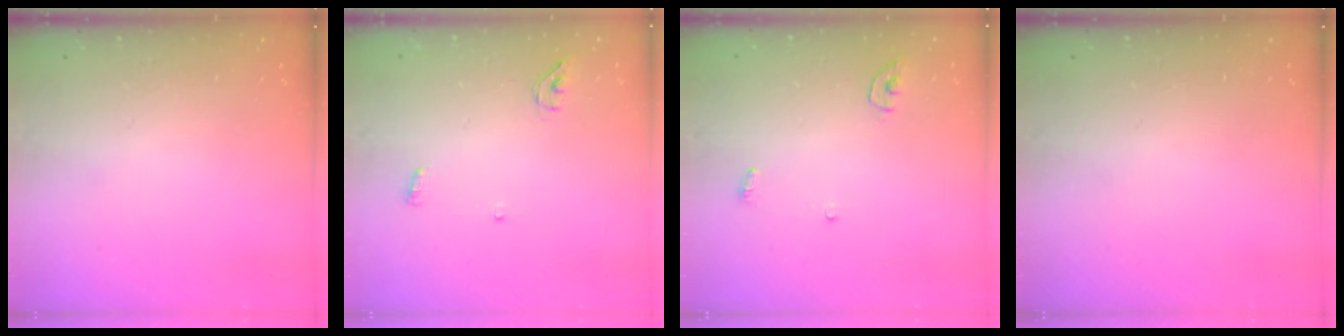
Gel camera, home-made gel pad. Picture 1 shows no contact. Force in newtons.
{"total": 3.2, "press": 3.0, "slide": 1.2}
{"total": 3.4, "press": 3.4, "slide": 0.3}
{"total": 0.0}